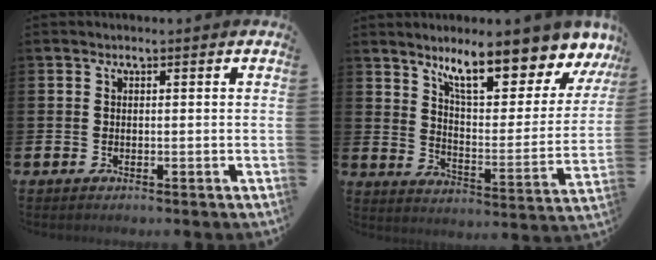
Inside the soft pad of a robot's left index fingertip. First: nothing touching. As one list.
[{"total": 11.8, "force": [9.9, 2.7, 5.8], "torque": [-0.104, -0.067, 0.168]}]